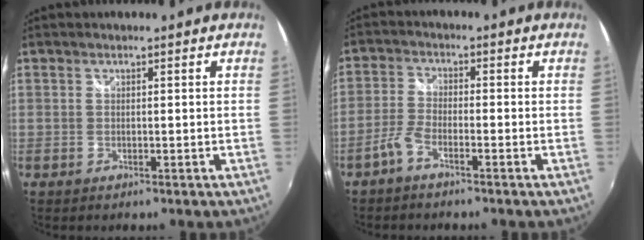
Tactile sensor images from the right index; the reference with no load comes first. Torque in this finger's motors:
{"motor_torque": [0.49, 0.63, 0.11, 0.04]}